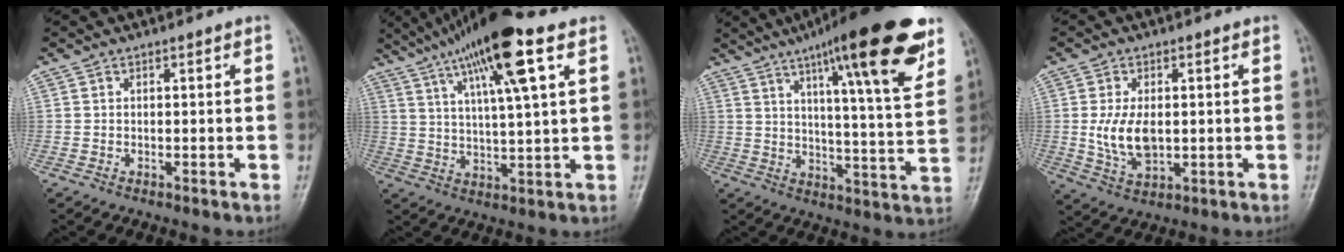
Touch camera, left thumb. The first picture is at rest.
{"total": 16.9, "force": [8.7, 2.6, 14.2], "torque": [-0.244, -0.005, 0.149]}
{"total": 22.8, "force": [13.5, 3.7, 18.0], "torque": [-0.243, -0.044, 0.194]}
{"total": 7.9, "force": [0.1, 4.6, 6.4], "torque": [-0.120, -0.009, 0.010]}